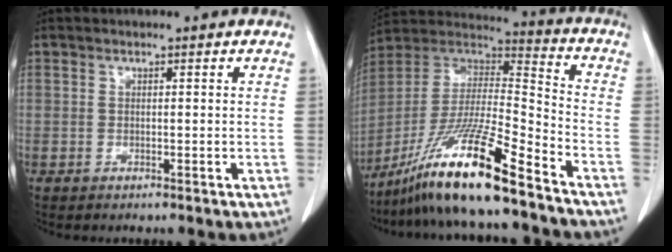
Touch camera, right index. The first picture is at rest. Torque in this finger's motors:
{"motor_torque": [1.10, -1.04, 0.98, 0.21]}